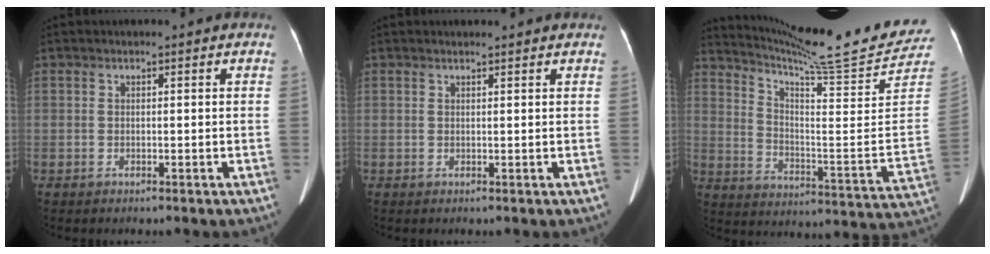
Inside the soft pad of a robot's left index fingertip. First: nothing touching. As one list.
[{"total": 2.4, "force": [2.3, 0.2, 0.7], "torque": [-0.012, 0.013, 0.029]}, {"total": 22.1, "force": [20.0, -2.2, 9.2], "torque": [-0.161, -0.103, 0.281]}]